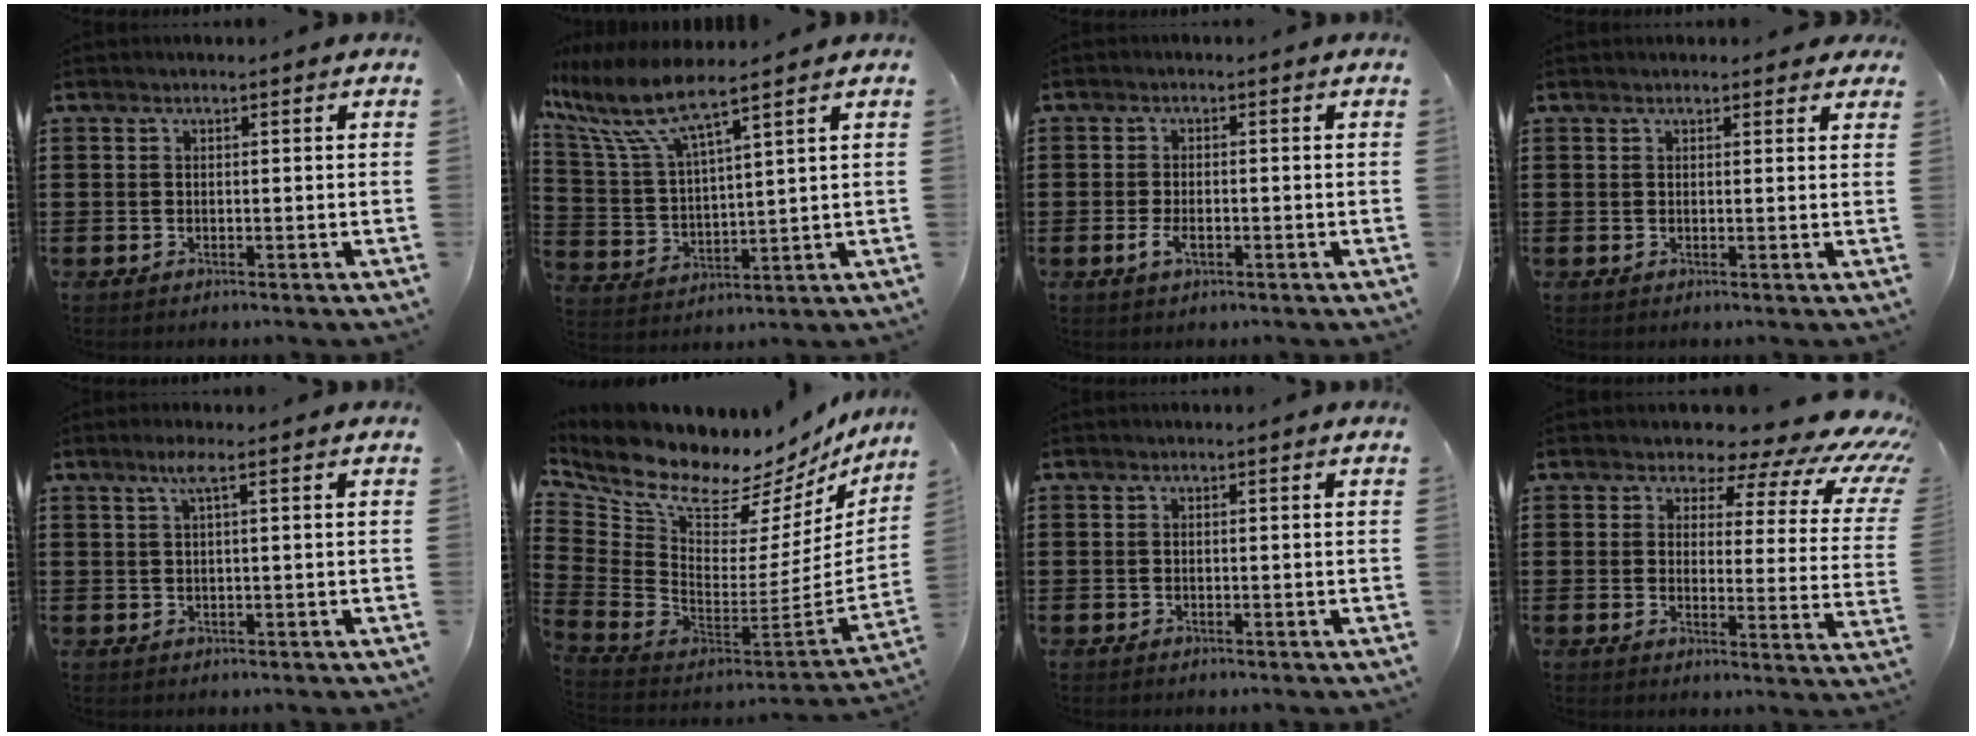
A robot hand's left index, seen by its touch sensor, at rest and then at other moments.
{"total": 9.2, "force": [7.2, 1.3, 5.5], "torque": [-0.143, -0.039, 0.121]}
{"total": 2.5, "force": [-0.8, 1.2, 2.1], "torque": [-0.053, -0.004, -0.018]}
{"total": 1.4, "force": [1.2, 0.8, 0.2], "torque": [0.000, 0.004, 0.020]}
{"total": 2.5, "force": [0.9, 0.0, 2.3], "torque": [-0.048, 0.002, 0.015]}
{"total": 9.3, "force": [8.1, 2.9, 3.4], "torque": [-0.107, -0.086, 0.140]}
{"total": 0.0}
{"total": 6.3, "force": [4.8, 2.7, 2.9], "torque": [-0.049, -0.035, 0.076]}